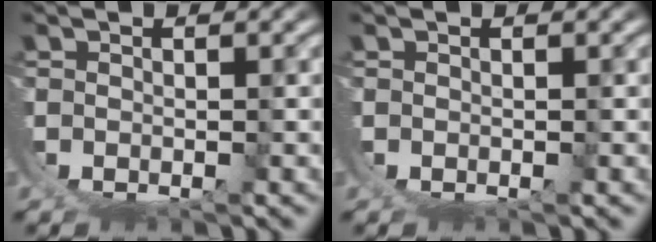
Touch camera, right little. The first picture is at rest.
{"total": 0.0}